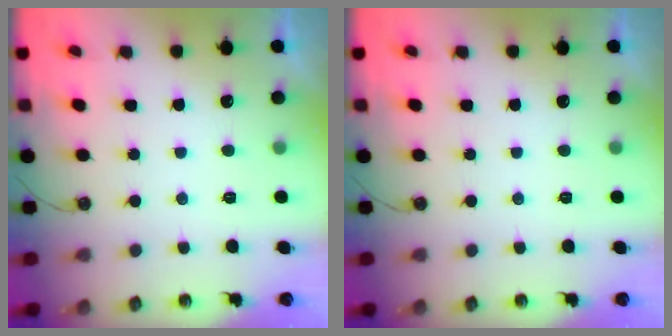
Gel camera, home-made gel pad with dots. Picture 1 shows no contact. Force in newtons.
{"total": 0.0}